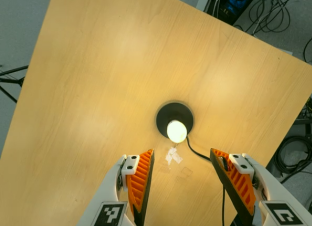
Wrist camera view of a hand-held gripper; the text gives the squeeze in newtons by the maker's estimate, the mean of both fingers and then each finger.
{"total": 0.0}